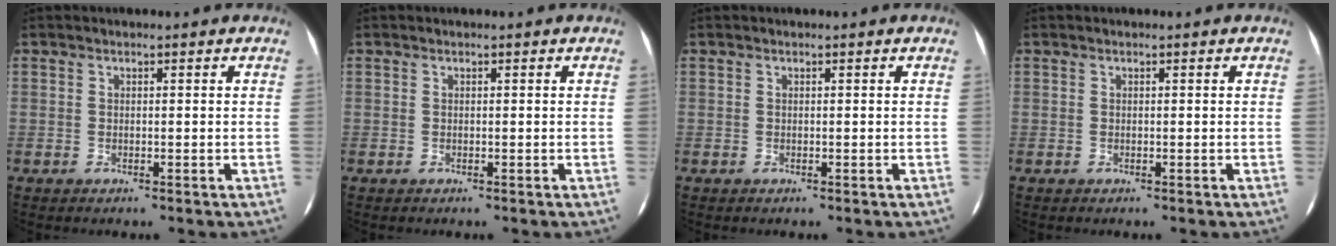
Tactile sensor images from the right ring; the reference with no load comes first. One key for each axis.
{"total": 0.0}
{"total": 0.0}
{"total": 0.0}